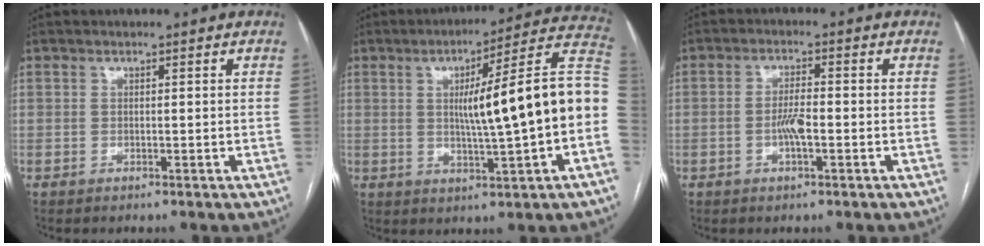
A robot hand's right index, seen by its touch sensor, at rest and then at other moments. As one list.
[{"total": 17.9, "force": [-0.3, 0.1, 17.9], "torque": [-0.233, 0.031, -0.006]}, {"total": 3.6, "force": [-0.9, 0.7, 3.5], "torque": [-0.070, 0.000, -0.018]}]